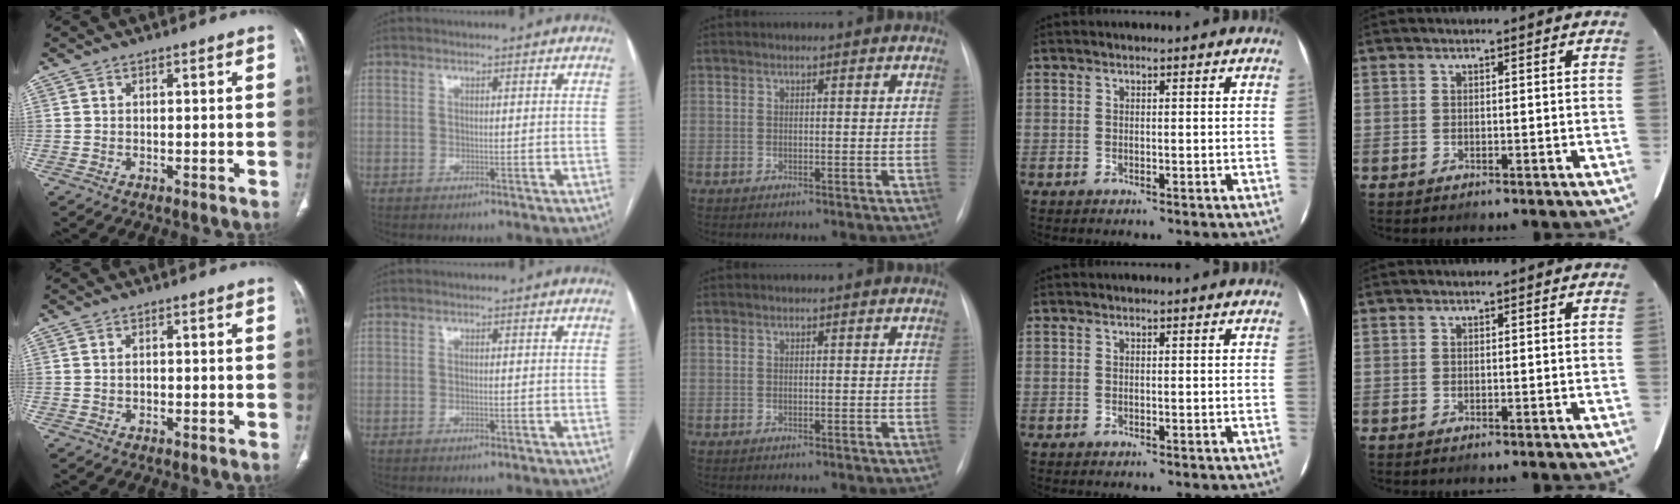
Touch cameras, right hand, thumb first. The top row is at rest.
{"thumb": {"total": 0.9, "force": [0.0, 0.6, 0.6], "torque": [-0.014, 0.003, 0.003]}, "index": {"total": 0.8, "force": [-0.2, 0.3, 0.8], "torque": [-0.012, -0.001, -0.003]}}